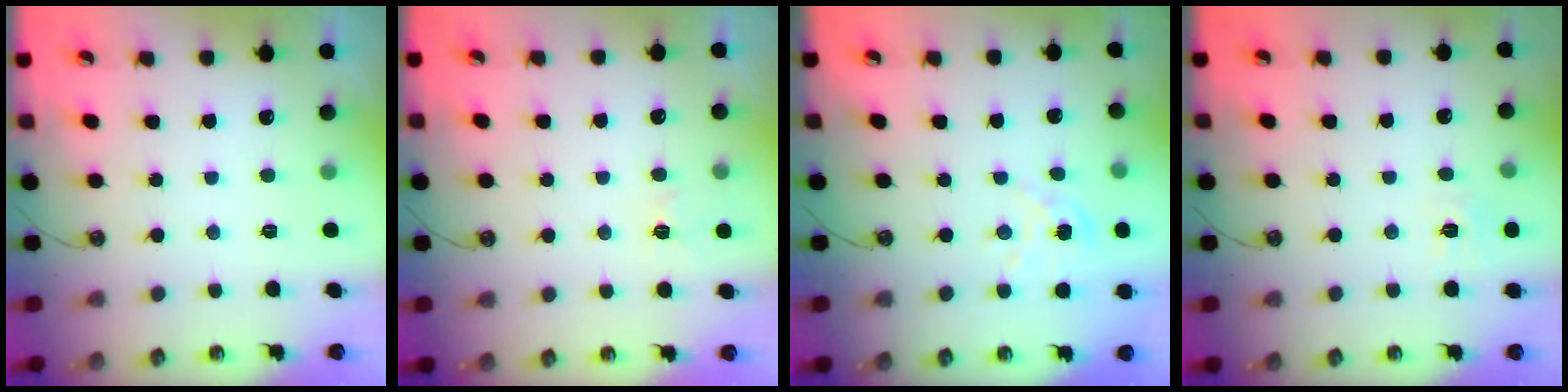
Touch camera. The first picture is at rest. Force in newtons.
{"total": 4.5, "press": 4.5, "slide": 0.6}
{"total": 2.8, "press": 2.7, "slide": 0.3}
{"total": 5.9, "press": 5.9, "slide": 0.7}